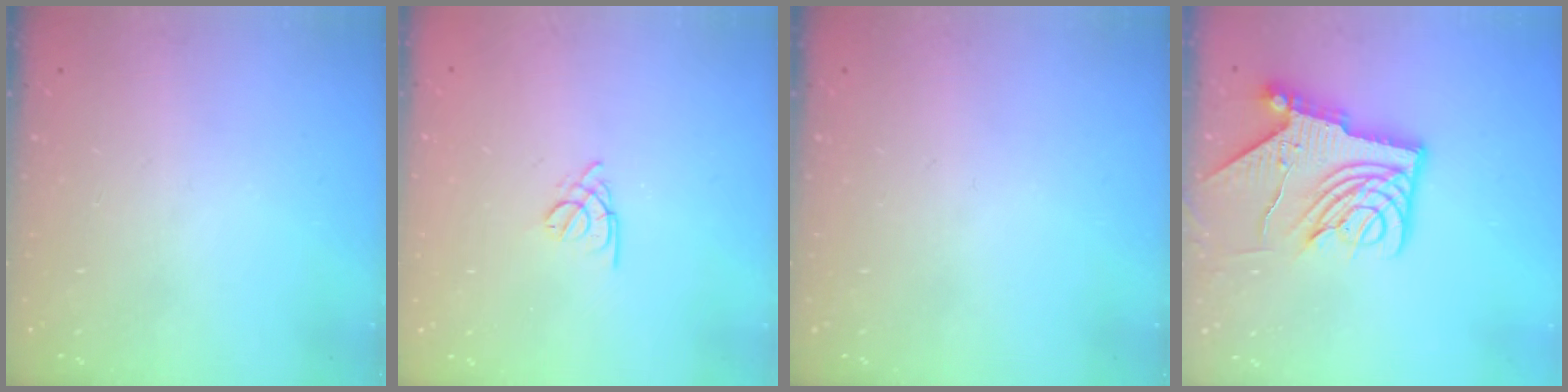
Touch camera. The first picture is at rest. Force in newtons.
{"total": 1.8, "press": 1.7, "slide": 0.5}
{"total": 0.0}
{"total": 13.5, "press": 13.4, "slide": 1.6}